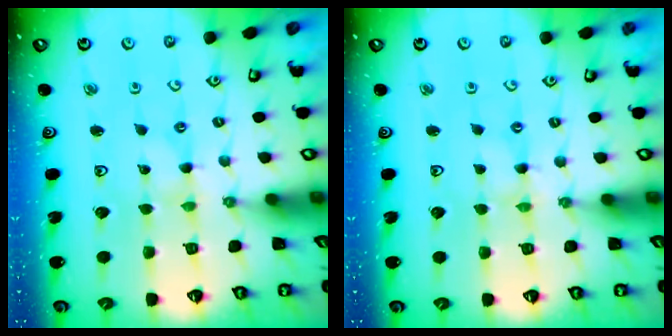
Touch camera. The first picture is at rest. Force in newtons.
{"total": 0.0}